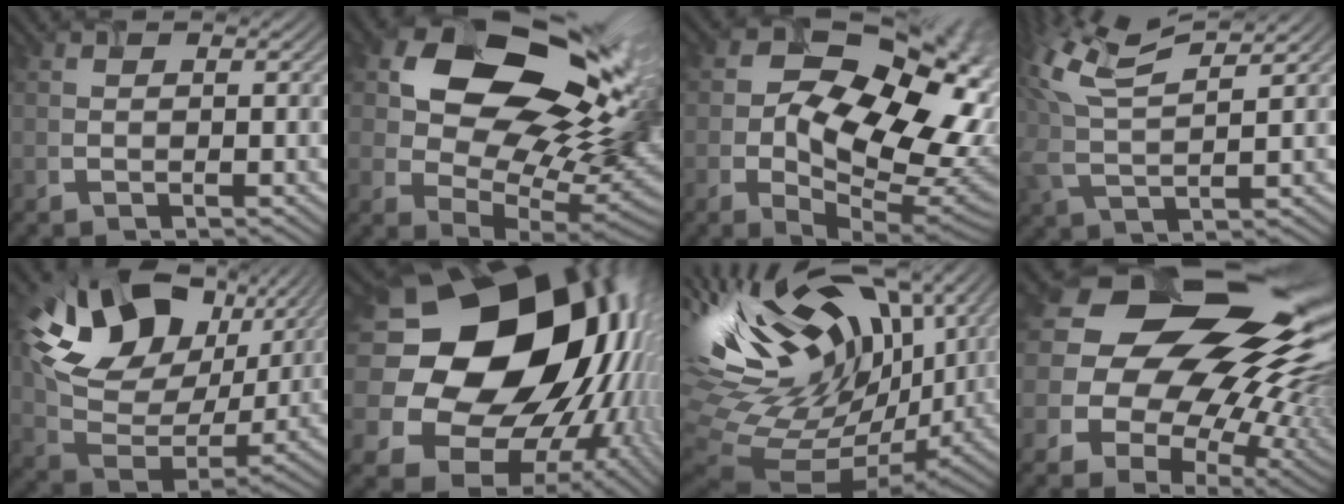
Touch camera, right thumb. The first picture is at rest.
{"total": 22.1, "force": [8.2, 15.2, 13.7], "torque": [-0.241, 0.034, 0.167]}
{"total": 18.3, "force": [-0.3, 12.3, 13.6], "torque": [-0.170, -0.014, 0.004]}
{"total": 9.4, "force": [5.2, 2.9, 7.2], "torque": [-0.177, 0.024, 0.105]}
{"total": 16.6, "force": [6.8, 11.2, 10.1], "torque": [-0.217, 0.011, 0.132]}
{"total": 23.6, "force": [3.7, 19.6, 12.6], "torque": [-0.250, -0.015, 0.056]}
{"total": 18.9, "force": [5.8, 10.4, 14.7], "torque": [-0.299, 0.002, 0.132]}
{"total": 19.7, "force": [6.1, 12.9, 13.5], "torque": [-0.253, 0.032, 0.112]}